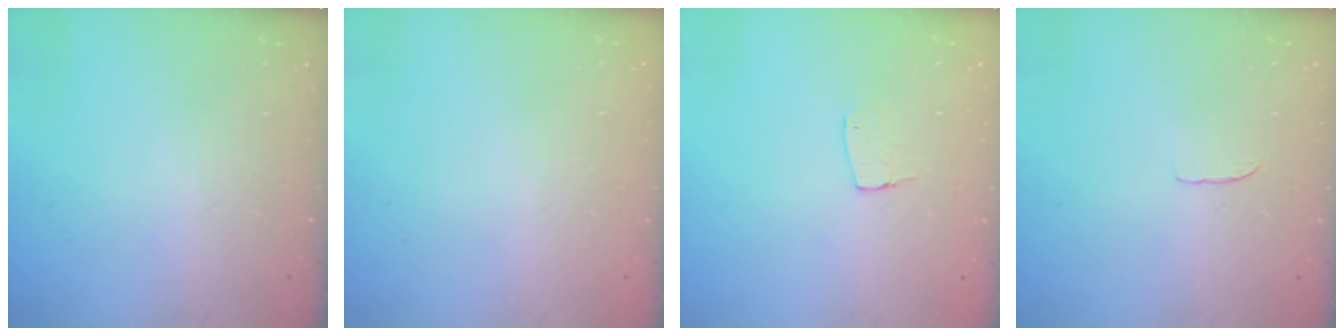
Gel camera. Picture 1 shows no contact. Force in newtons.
{"total": 0.0}
{"total": 5.5, "press": 5.5, "slide": 0.4}
{"total": 3.2, "press": 3.2, "slide": 0.3}